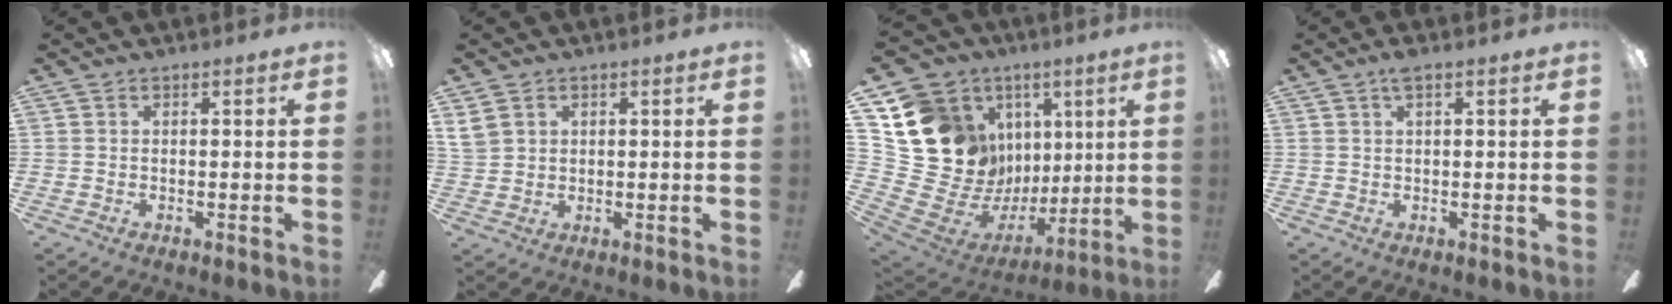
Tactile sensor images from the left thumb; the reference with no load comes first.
{"total": 3.8, "force": [2.2, 2.7, 1.6], "torque": [-0.035, 0.005, 0.045]}
{"total": 18.7, "force": [5.9, 16.3, 7.1], "torque": [-0.173, -0.056, 0.155]}
{"total": 2.6, "force": [1.6, 0.5, 2.0], "torque": [-0.036, 0.000, 0.025]}